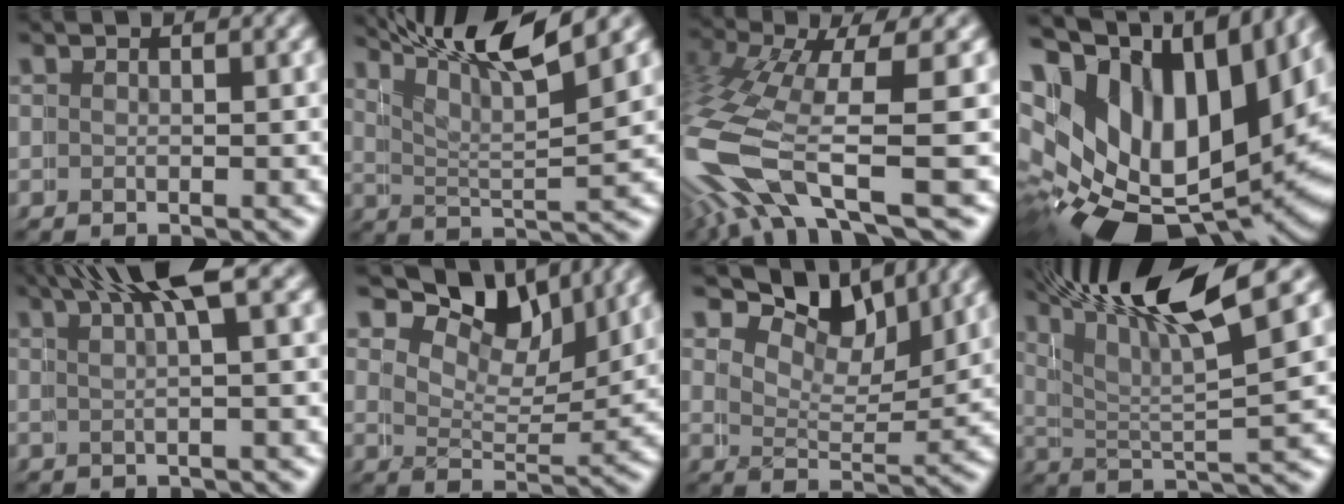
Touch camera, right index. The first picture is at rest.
{"total": 9.1, "force": [7.3, 1.5, 5.2], "torque": [-0.088, 0.014, 0.112]}
{"total": 8.0, "force": [-1.5, 4.8, 6.2], "torque": [-0.186, -0.042, -0.006]}
{"total": 20.7, "force": [0.7, 14.3, 15.0], "torque": [-0.266, -0.027, 0.028]}
{"total": 5.8, "force": [3.4, 0.9, 4.5], "torque": [-0.059, 0.017, 0.055]}
{"total": 6.8, "force": [6.1, 2.2, 2.1], "torque": [-0.047, 0.004, 0.098]}
{"total": 6.2, "force": [5.7, 1.6, 1.6], "torque": [-0.036, 0.002, 0.093]}
{"total": 11.2, "force": [7.9, 3.2, 7.4], "torque": [-0.131, 0.025, 0.119]}